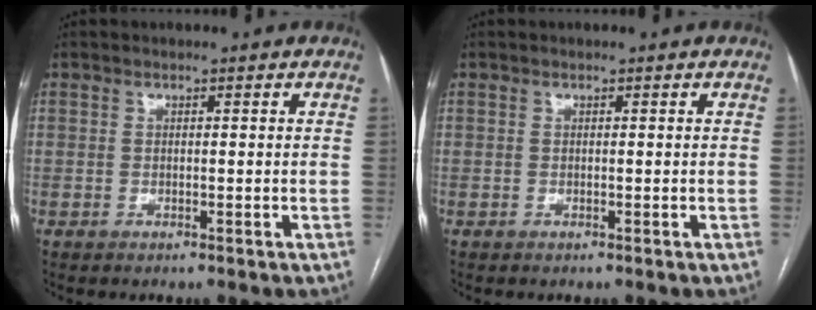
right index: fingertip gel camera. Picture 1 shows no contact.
{"total": 0.0}